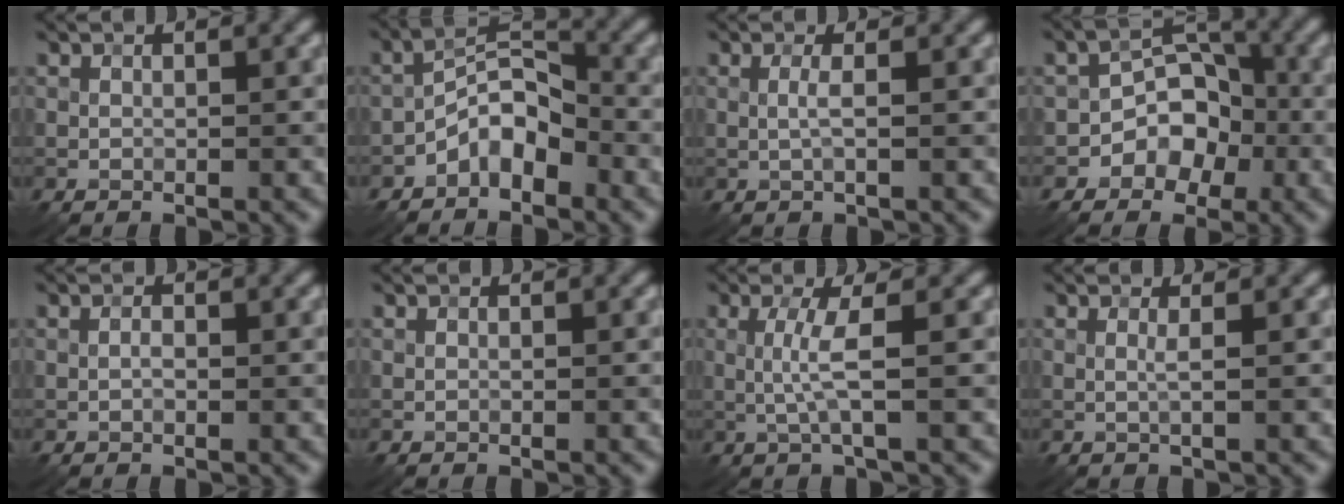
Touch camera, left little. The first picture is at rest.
{"total": 4.3, "force": [-2.4, 2.1, 2.8], "torque": [-0.039, 0.022, -0.049]}
{"total": 1.2, "force": [0.0, 0.1, 1.2], "torque": [-0.025, 0.001, -0.001]}
{"total": 4.5, "force": [-1.9, 3.4, 2.2], "torque": [-0.007, 0.009, -0.042]}
{"total": 0.8, "force": [-0.1, 0.4, 0.7], "torque": [-0.007, -0.003, -0.001]}
{"total": 0.0}
{"total": 2.7, "force": [0.0, 0.1, 2.7], "torque": [-0.061, 0.000, -0.001]}
{"total": 0.8, "force": [0.1, 0.1, 0.8], "torque": [-0.015, 0.001, -0.003]}